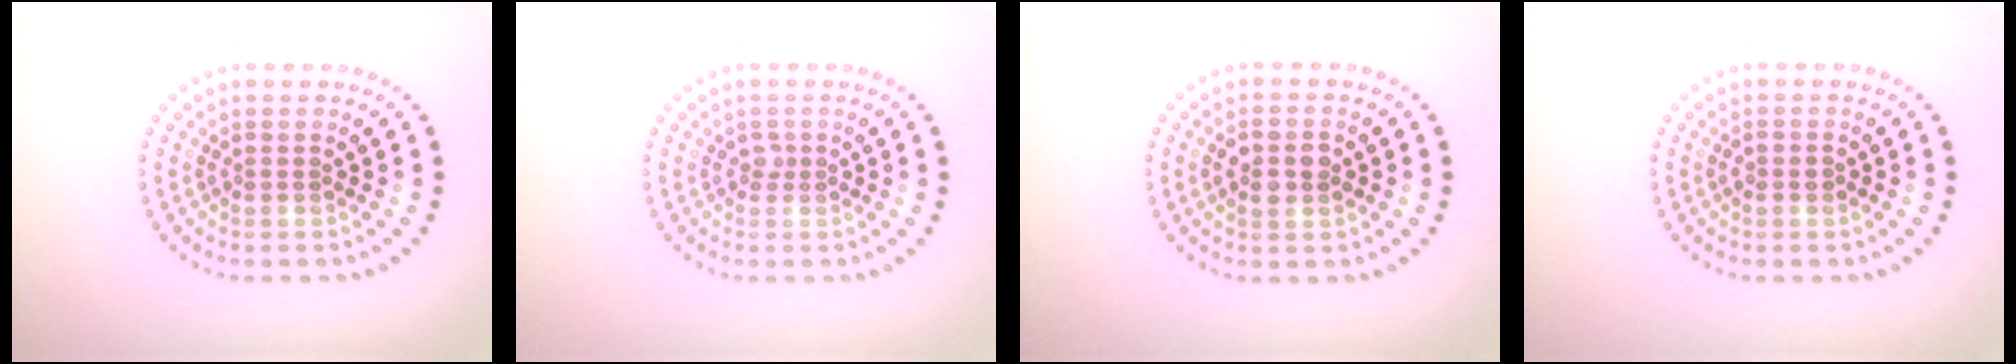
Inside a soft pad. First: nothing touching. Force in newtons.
{"total": 0.8, "press": 0.6, "slide": 0.5}
{"total": 2.7, "press": 2.6, "slide": 0.3}
{"total": 1.0, "press": 0.9, "slide": 0.3}